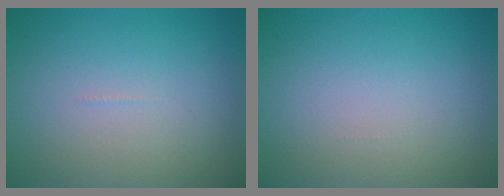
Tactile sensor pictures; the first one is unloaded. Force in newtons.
{"total": 0.0}